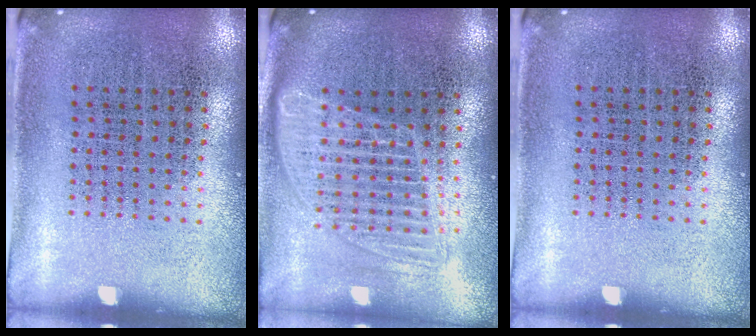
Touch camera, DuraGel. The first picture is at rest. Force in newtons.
{"total": 1.7, "press": 1.5, "slide": 0.8}
{"total": 0.0}